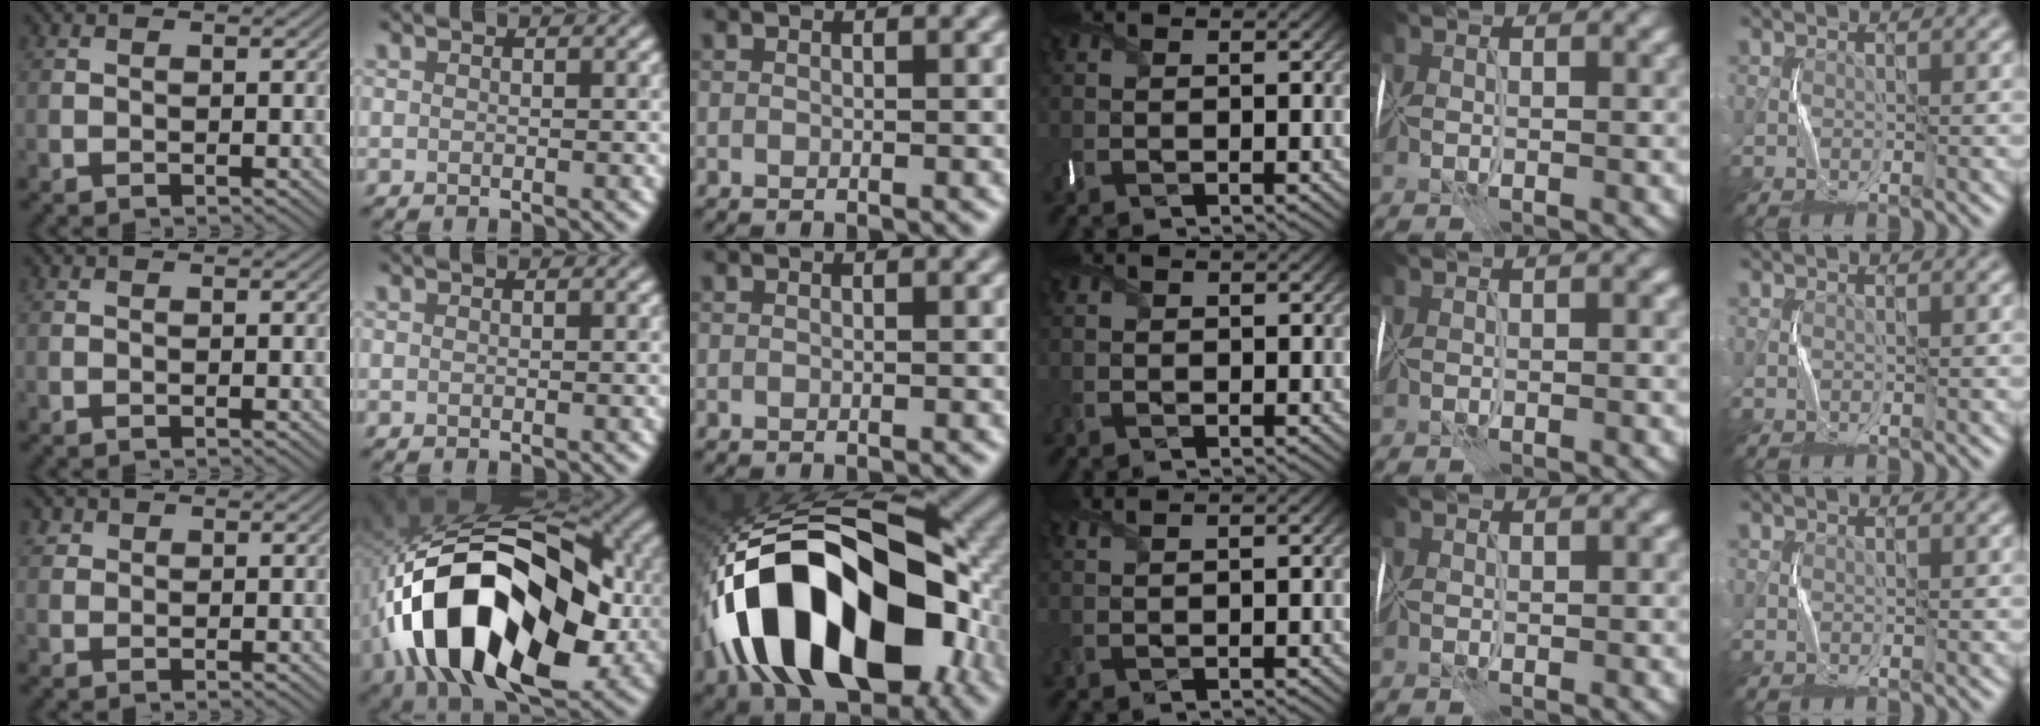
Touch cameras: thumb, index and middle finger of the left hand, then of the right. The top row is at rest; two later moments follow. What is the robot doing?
{"motion": "wrap", "object": "cellophane"}